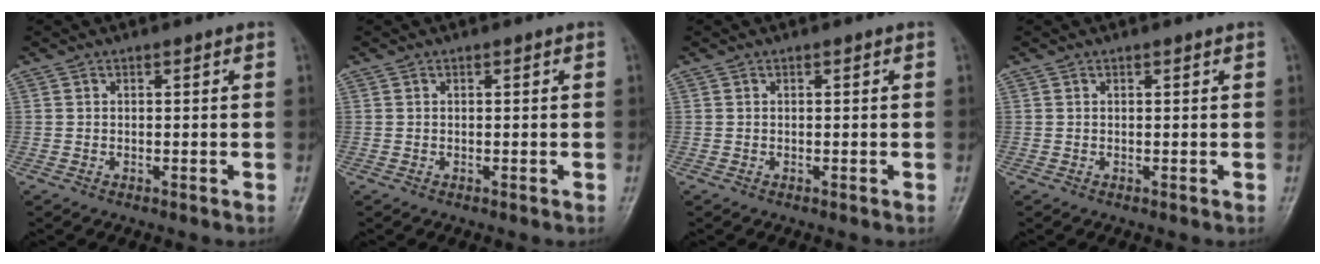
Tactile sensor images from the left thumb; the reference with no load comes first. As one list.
[{"total": 0.0}, {"total": 0.0}, {"total": 0.0}]